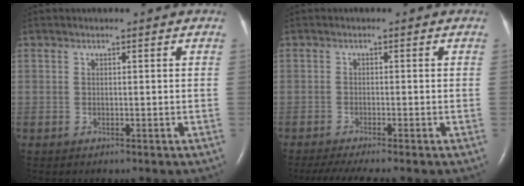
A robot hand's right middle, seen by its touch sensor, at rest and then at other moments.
{"total": 6.3, "force": [-5.2, -0.2, 3.5], "torque": [-0.053, -0.017, -0.084]}